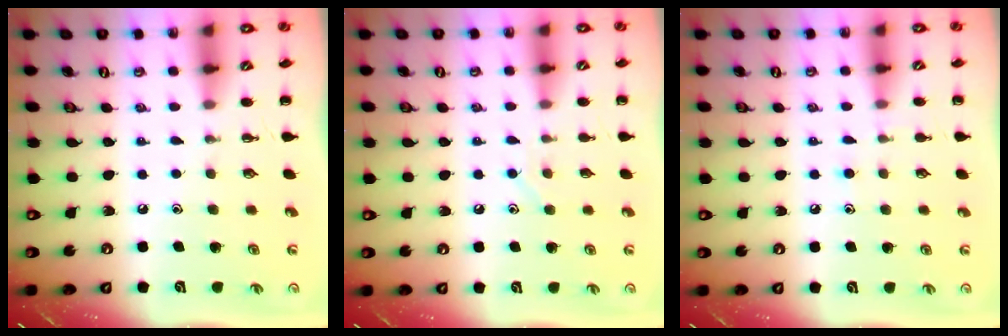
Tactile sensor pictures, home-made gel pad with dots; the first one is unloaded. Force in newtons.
{"total": 5.6, "press": 5.5, "slide": 1.1}
{"total": 7.6, "press": 7.4, "slide": 1.8}